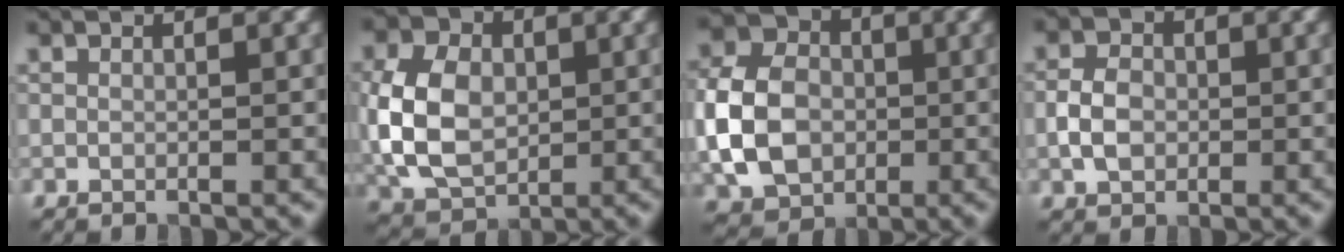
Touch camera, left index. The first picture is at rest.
{"total": 8.3, "force": [0.1, 6.0, 5.7], "torque": [-0.131, 0.005, -0.005]}
{"total": 8.4, "force": [-1.1, 6.6, 5.2], "torque": [-0.115, 0.006, -0.032]}
{"total": 3.2, "force": [-0.5, 2.4, 2.0], "torque": [-0.040, 0.003, -0.015]}